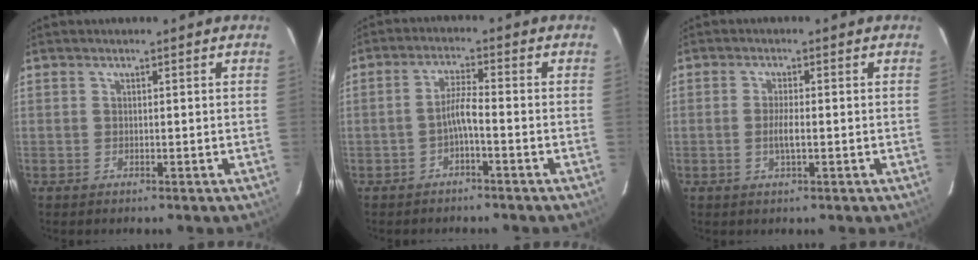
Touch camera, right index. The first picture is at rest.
{"total": 3.3, "force": [-1.7, 0.1, 2.8], "torque": [-0.059, 0.009, -0.032]}
{"total": 2.6, "force": [-0.5, 0.5, 2.5], "torque": [-0.048, -0.004, -0.009]}